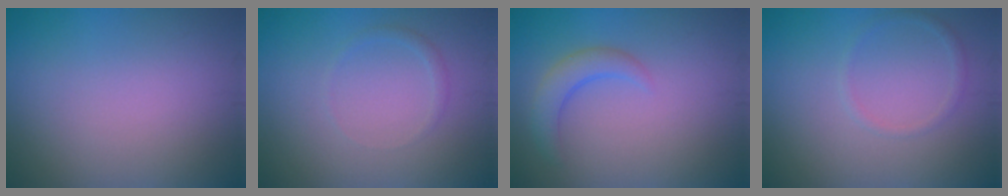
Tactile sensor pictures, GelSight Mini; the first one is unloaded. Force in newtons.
{"total": 0.8, "press": 0.8, "slide": 0.1}
{"total": 2.6, "press": 2.5, "slide": 0.3}
{"total": 1.0, "press": 1.0, "slide": 0.1}